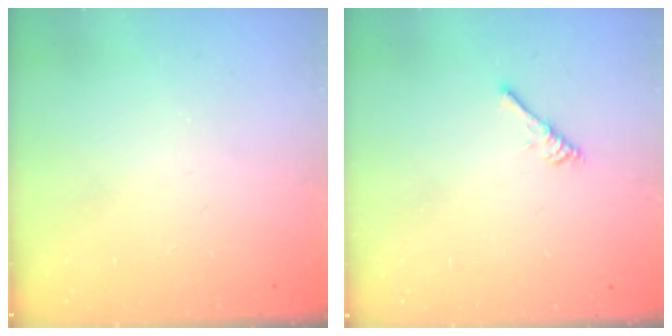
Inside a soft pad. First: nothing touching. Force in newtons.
{"total": 2.9, "press": 2.9, "slide": 0.5}